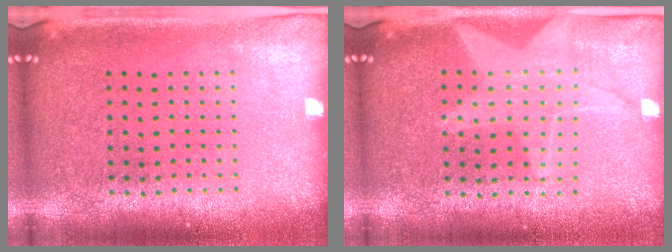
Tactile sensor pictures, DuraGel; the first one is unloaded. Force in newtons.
{"total": 1.4, "press": 1.4, "slide": 0.2}